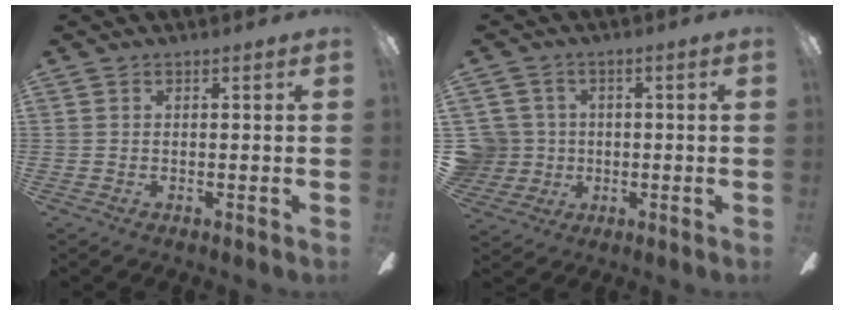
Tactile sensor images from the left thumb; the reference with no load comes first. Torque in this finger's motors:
{"motor_torque": [-0.11, 0.11, -0.14, 0.12, 0.00]}